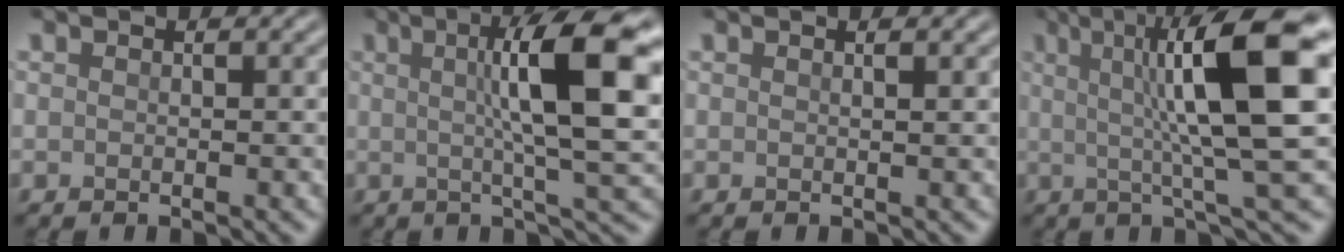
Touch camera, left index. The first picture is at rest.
{"total": 10.4, "force": [2.0, 2.0, 10.0], "torque": [-0.127, 0.008, 0.029]}
{"total": 0.9, "force": [0.5, 0.3, 0.7], "torque": [-0.004, 0.002, 0.003]}
{"total": 12.8, "force": [2.7, 2.5, 12.2], "torque": [-0.162, 0.013, 0.036]}